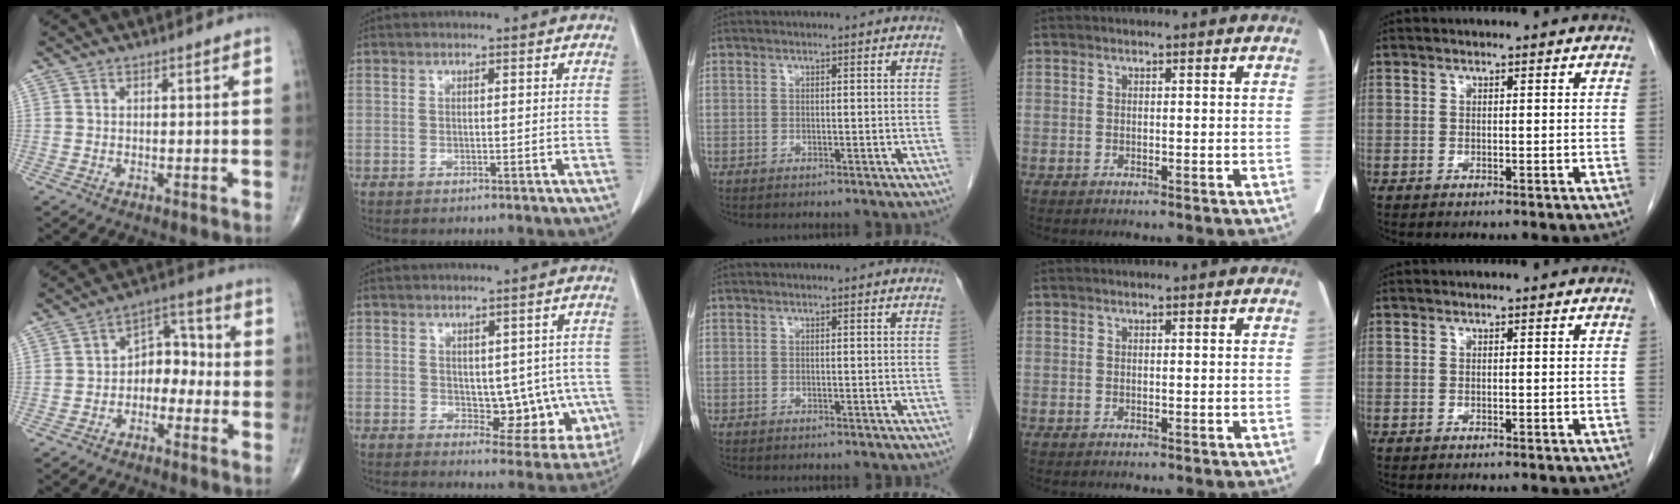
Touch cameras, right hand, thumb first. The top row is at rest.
{"thumb": {"total": 7.8, "force": [-1.7, 5.5, 5.2], "torque": [-0.045, 0.043, -0.042]}, "index": {"total": 8.9, "force": [-0.7, 5.2, 7.2], "torque": [-0.064, 0.010, 0.011]}}